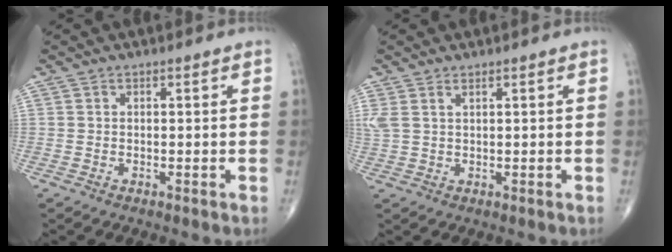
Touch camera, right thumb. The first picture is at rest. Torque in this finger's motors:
{"motor_torque": [0.03, 0.12, 0.51, 0.43, 0.10]}